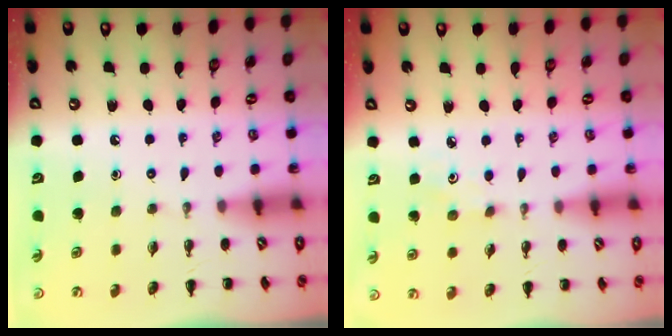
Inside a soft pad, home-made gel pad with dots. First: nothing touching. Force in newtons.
{"total": 1.4, "press": 1.3, "slide": 0.4}